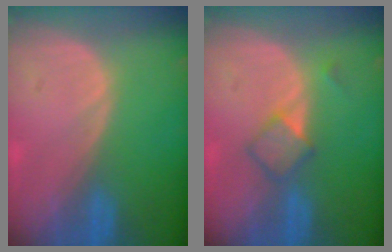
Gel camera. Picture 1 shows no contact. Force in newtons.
{"total": 3.4, "press": 3.4, "slide": 0.3}